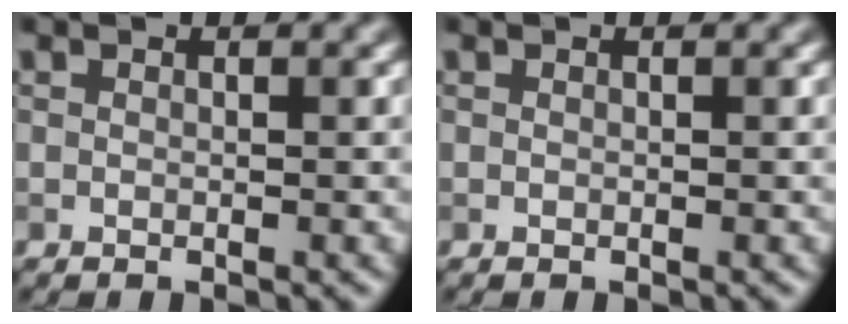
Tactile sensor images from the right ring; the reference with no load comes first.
{"total": 0.0}